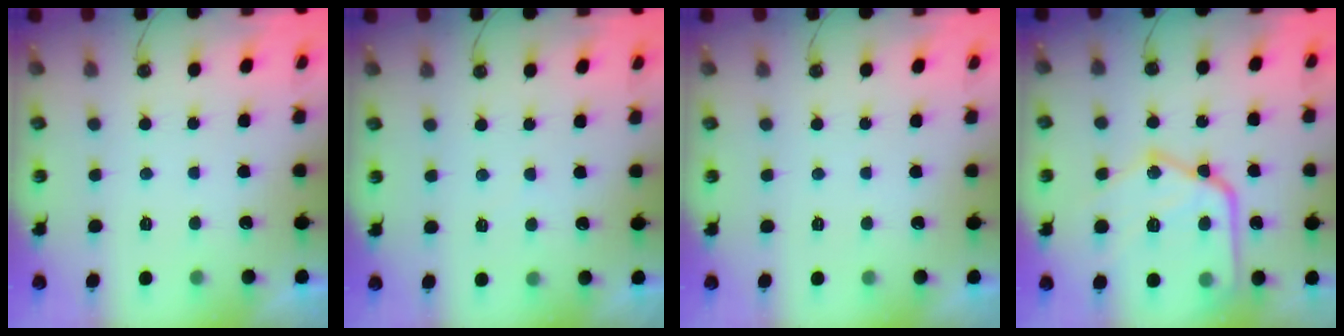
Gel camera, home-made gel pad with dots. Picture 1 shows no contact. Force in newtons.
{"total": 1.7, "press": 1.6, "slide": 0.4}
{"total": 0.0}
{"total": 23.3, "press": 23.2, "slide": 2.4}